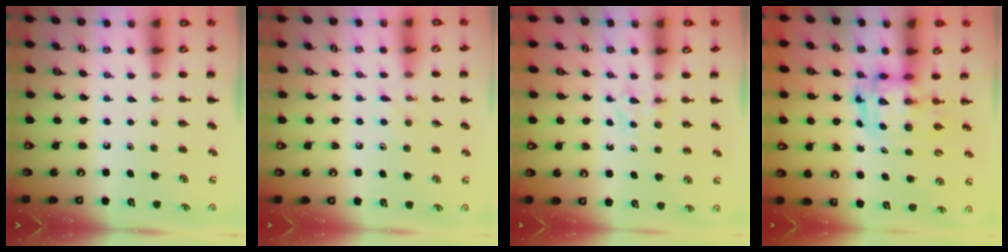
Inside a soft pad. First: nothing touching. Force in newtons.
{"total": 5.1, "press": 4.7, "slide": 2.0}
{"total": 2.8, "press": 2.6, "slide": 1.0}
{"total": 3.3, "press": 3.2, "slide": 0.7}